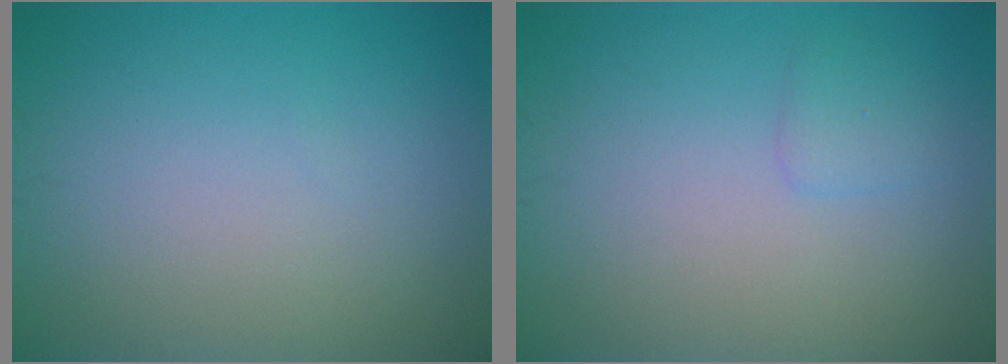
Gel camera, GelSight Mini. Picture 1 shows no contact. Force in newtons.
{"total": 1.0, "press": 1.0, "slide": 0.1}